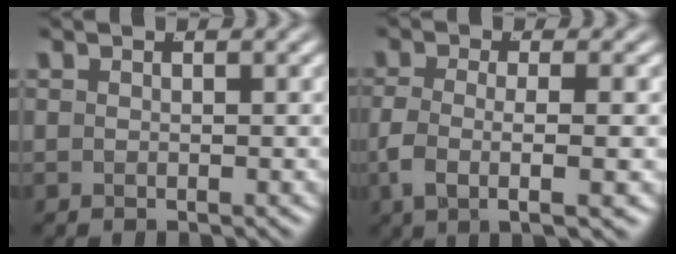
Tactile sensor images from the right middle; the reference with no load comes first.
{"total": 4.5, "force": [-1.5, 1.3, 4.0], "torque": [-0.083, -0.019, -0.015]}